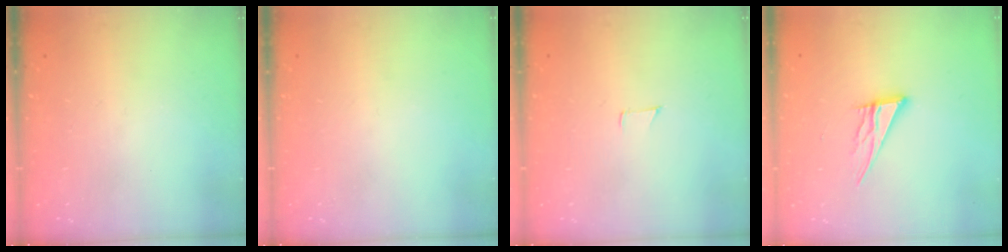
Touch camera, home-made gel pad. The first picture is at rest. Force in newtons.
{"total": 0.0}
{"total": 3.6, "press": 3.6, "slide": 0.3}
{"total": 10.2, "press": 10.1, "slide": 0.9}